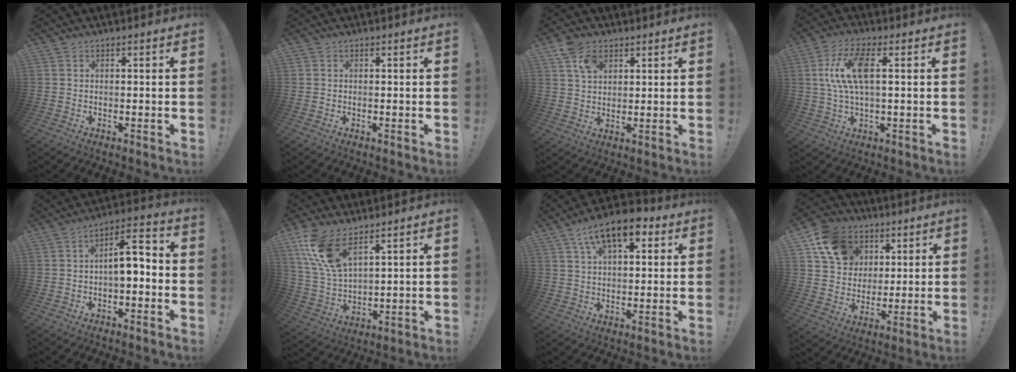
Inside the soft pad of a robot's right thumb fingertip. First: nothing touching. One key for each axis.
{"total": 0.0}
{"total": 7.9, "fx": 4.1, "fy": 5.2, "fz": 4.2, "tx": -0.063, "ty": -0.009, "tz": 0.078}
{"total": 12.1, "fx": 2.1, "fy": 4.4, "fz": 11.1, "tx": -0.213, "ty": 0.000, "tz": 0.035}
{"total": 8.5, "fx": -0.6, "fy": 3.5, "fz": 7.7, "tx": -0.114, "ty": 0.005, "tz": -0.011}
{"total": 13.2, "fx": 8.5, "fy": 5.5, "fz": 8.5, "tx": -0.189, "ty": -0.041, "tz": 0.160}
{"total": 12.8, "fx": 6.3, "fy": 5.9, "fz": 9.5, "tx": -0.148, "ty": -0.015, "tz": 0.109}
{"total": 14.5, "fx": 6.5, "fy": 11.5, "fz": 5.8, "tx": -0.088, "ty": -0.023, "tz": 0.131}